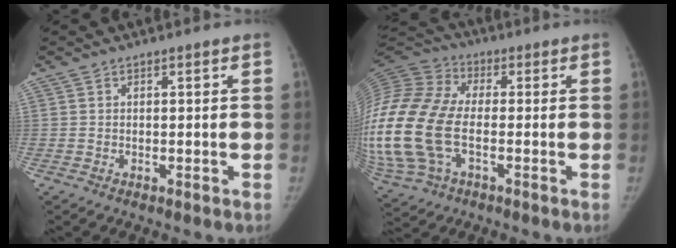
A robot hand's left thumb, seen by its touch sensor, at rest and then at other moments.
{"total": 26.5, "force": [-4.1, 16.4, 20.4], "torque": [-0.519, -0.002, -0.070]}